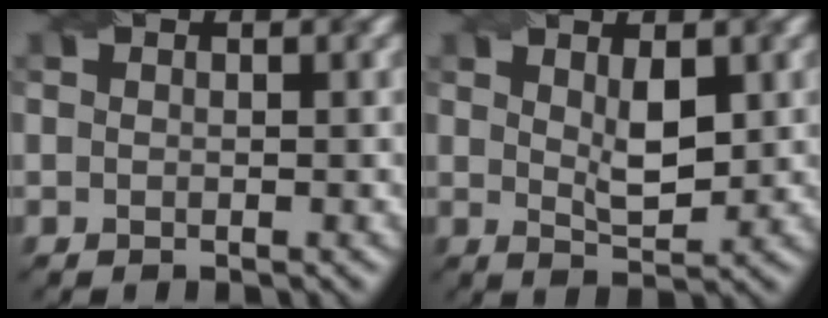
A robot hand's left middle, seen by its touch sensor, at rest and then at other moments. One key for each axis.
{"total": 2.9, "fx": 1.0, "fy": 1.0, "fz": 2.5, "tx": -0.046, "ty": -0.006, "tz": 0.021}